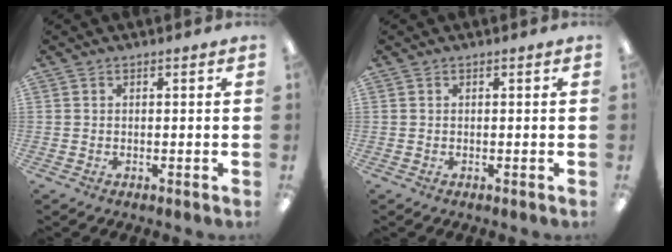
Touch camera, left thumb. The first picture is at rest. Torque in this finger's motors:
{"motor_torque": [0.00, 0.00, 0.03, -0.03, 0.00]}